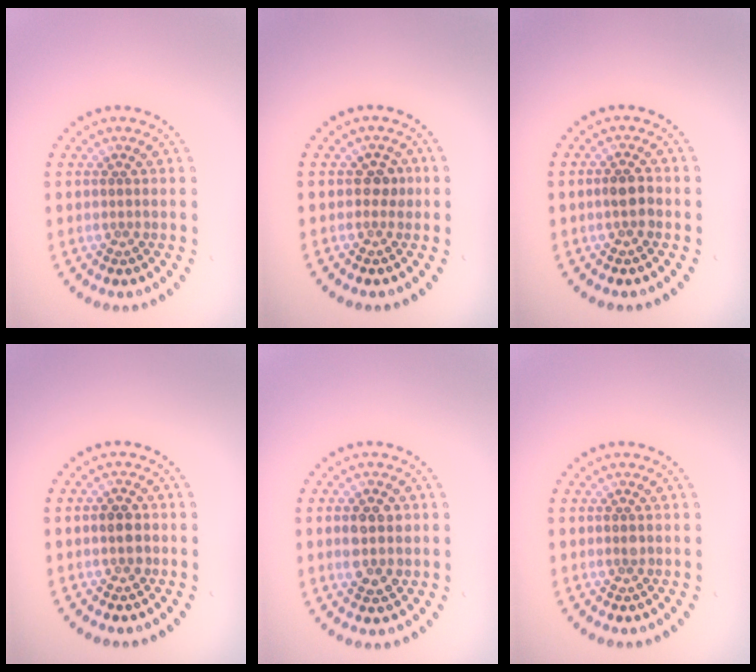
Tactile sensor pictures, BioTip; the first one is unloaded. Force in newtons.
{"total": 1.1, "press": 1.0, "slide": 0.6}
{"total": 1.7, "press": 1.6, "slide": 0.5}
{"total": 1.7, "press": 1.7, "slide": 0.2}
{"total": 3.6, "press": 3.5, "slide": 0.3}
{"total": 0.6, "press": 0.6, "slide": 0.1}